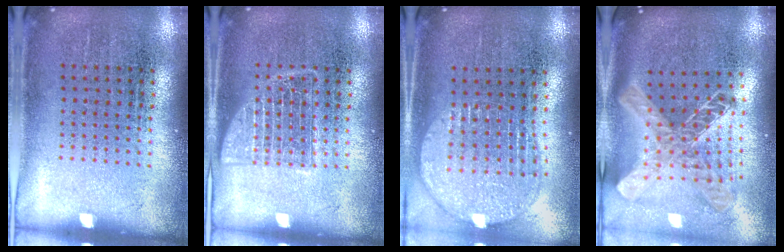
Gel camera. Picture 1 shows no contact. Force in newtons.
{"total": 2.3, "press": 2.3, "slide": 0.3}
{"total": 1.9, "press": 1.6, "slide": 1.0}
{"total": 1.9, "press": 1.6, "slide": 1.1}